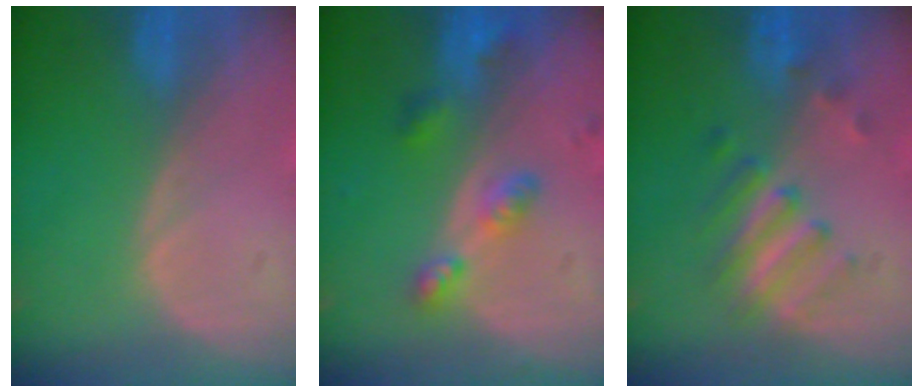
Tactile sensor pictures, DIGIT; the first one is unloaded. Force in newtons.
{"total": 5.3, "press": 4.8, "slide": 2.2}
{"total": 5.1, "press": 5.0, "slide": 1.0}